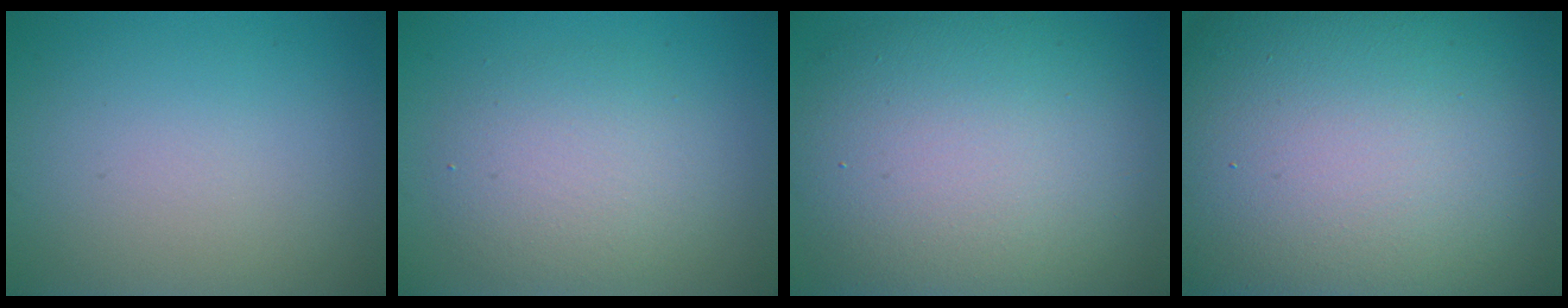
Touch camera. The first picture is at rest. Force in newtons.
{"total": 2.5, "press": 2.5, "slide": 0.4}
{"total": 12.9, "press": 12.9, "slide": 0.9}
{"total": 28.7, "press": 28.7, "slide": 0.9}